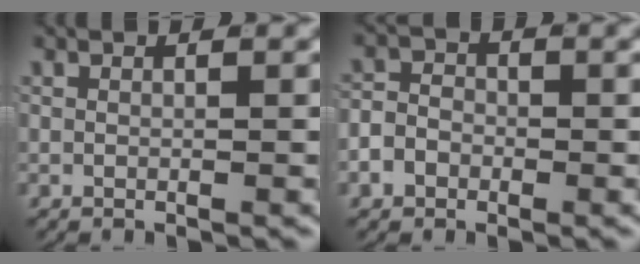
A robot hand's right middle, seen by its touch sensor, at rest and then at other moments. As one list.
[{"total": 3.3, "force": [-1.2, 2.8, 1.4], "torque": [-0.021, 0.000, -0.025]}]